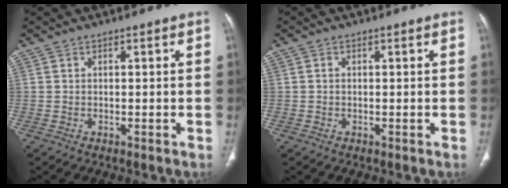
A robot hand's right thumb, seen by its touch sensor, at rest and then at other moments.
{"total": 0.6, "force": [0.0, 0.5, 0.3], "torque": [-0.006, 0.001, 0.000]}